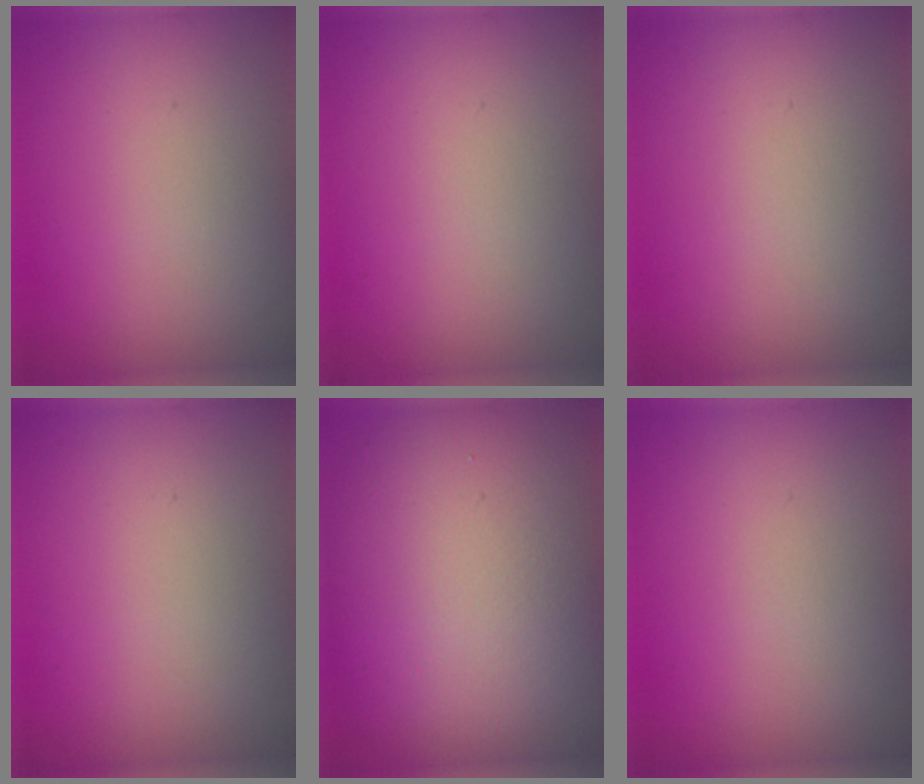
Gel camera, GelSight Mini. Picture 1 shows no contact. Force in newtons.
{"total": 0.0}
{"total": 0.0}
{"total": 0.0}
{"total": 15.8, "press": 15.8, "slide": 0.6}
{"total": 0.0}